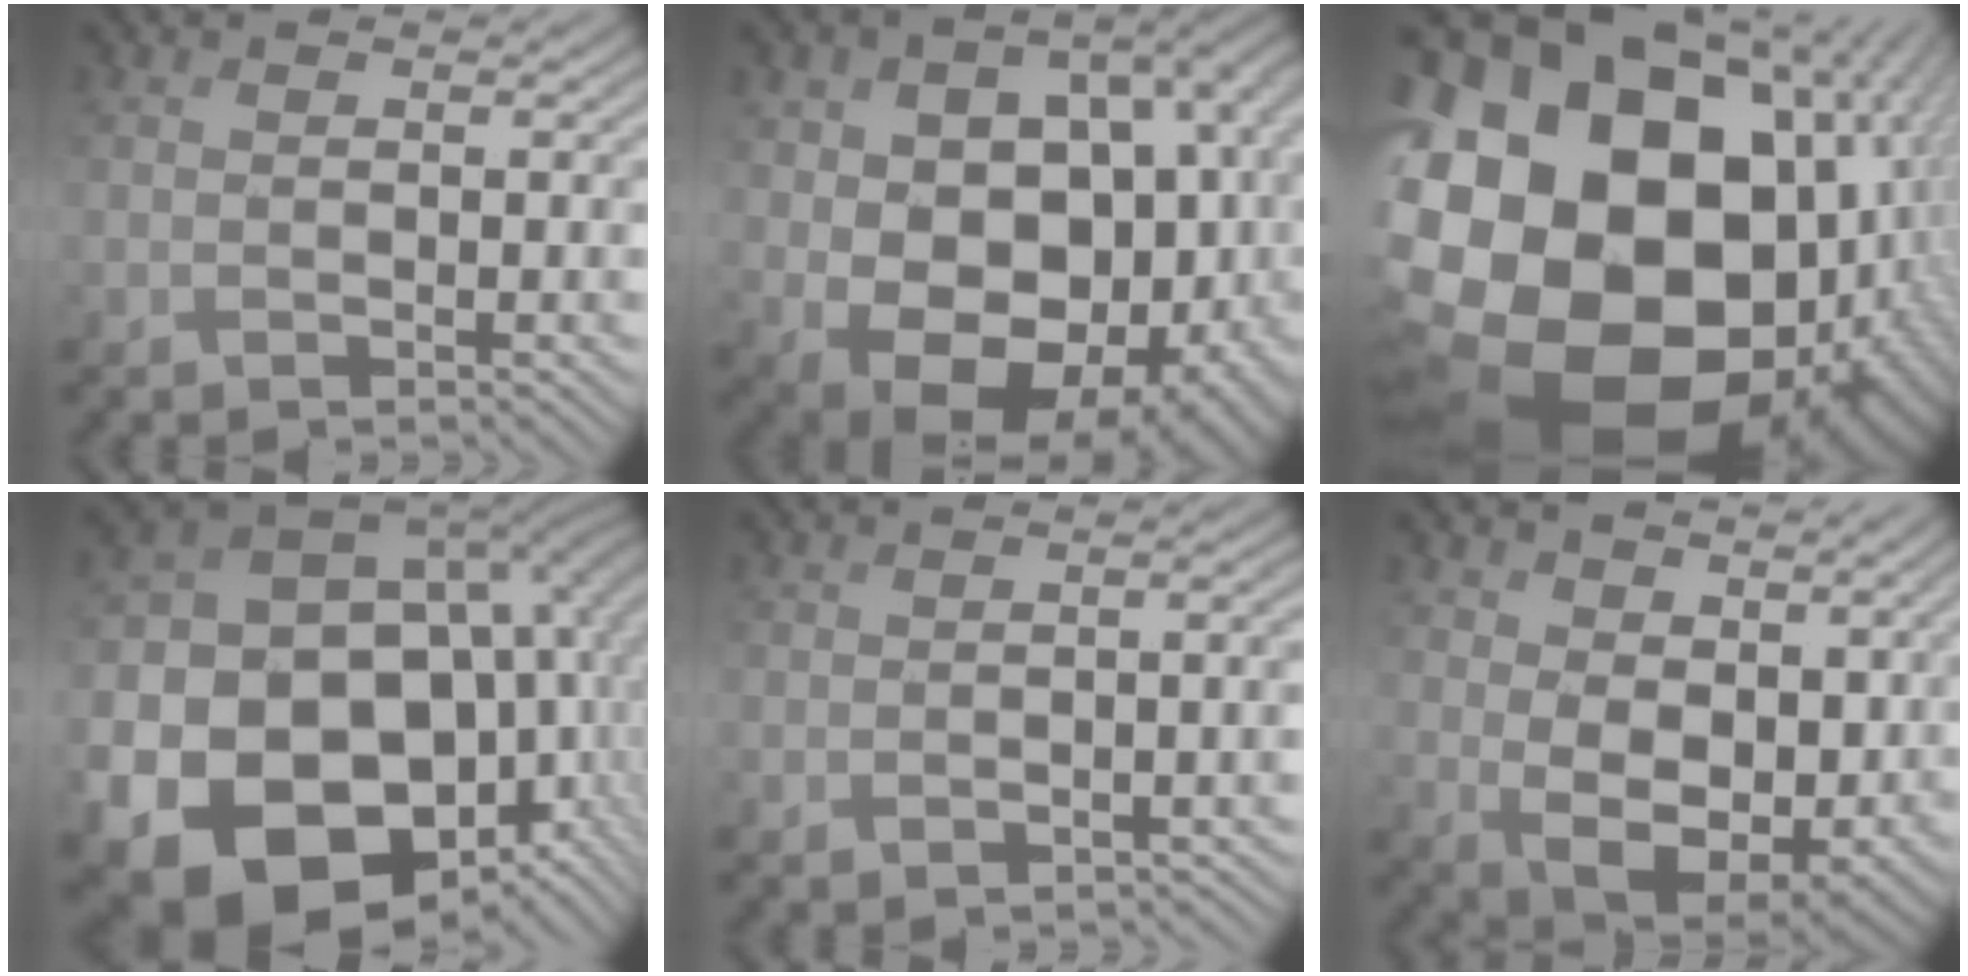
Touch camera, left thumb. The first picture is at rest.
{"total": 21.1, "force": [-0.3, 15.5, 14.3], "torque": [-0.222, -0.046, 0.052]}
{"total": 25.5, "force": [-2.1, 21.1, 14.2], "torque": [-0.298, -0.048, -0.043]}
{"total": 24.9, "force": [-8.9, 19.9, 11.9], "torque": [-0.244, -0.058, -0.153]}
{"total": 3.0, "force": [-2.0, 1.5, 1.6], "torque": [-0.020, -0.001, -0.029]}
{"total": 11.5, "force": [3.8, 7.5, 7.8], "torque": [-0.169, -0.020, 0.082]}